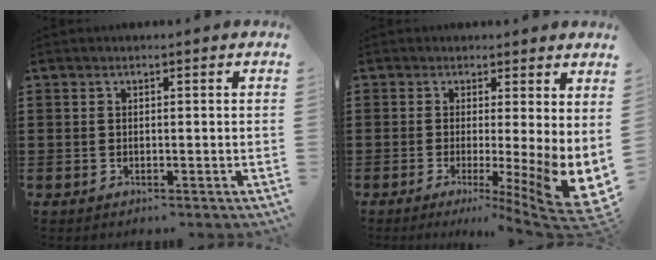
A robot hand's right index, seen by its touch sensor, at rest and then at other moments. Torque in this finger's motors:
{"motor_torque": [0.36, 0.05, 0.84, 0.05]}